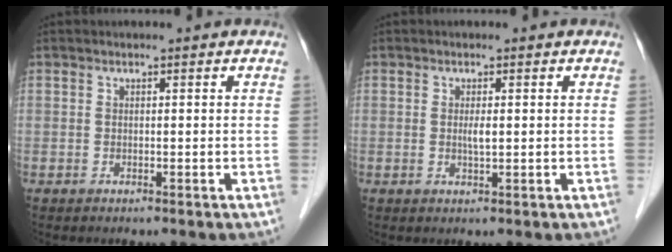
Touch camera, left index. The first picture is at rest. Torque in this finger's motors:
{"motor_torque": [0.30, 0.26, 0.07, 0.02]}